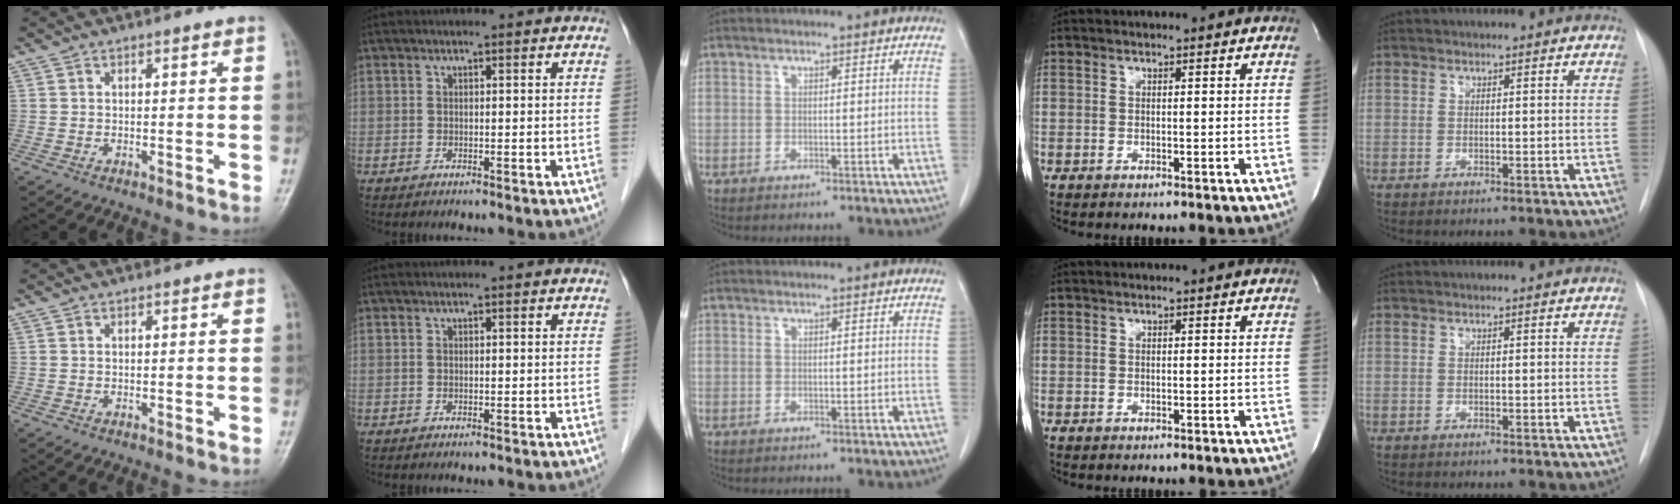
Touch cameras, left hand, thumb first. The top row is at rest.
{}